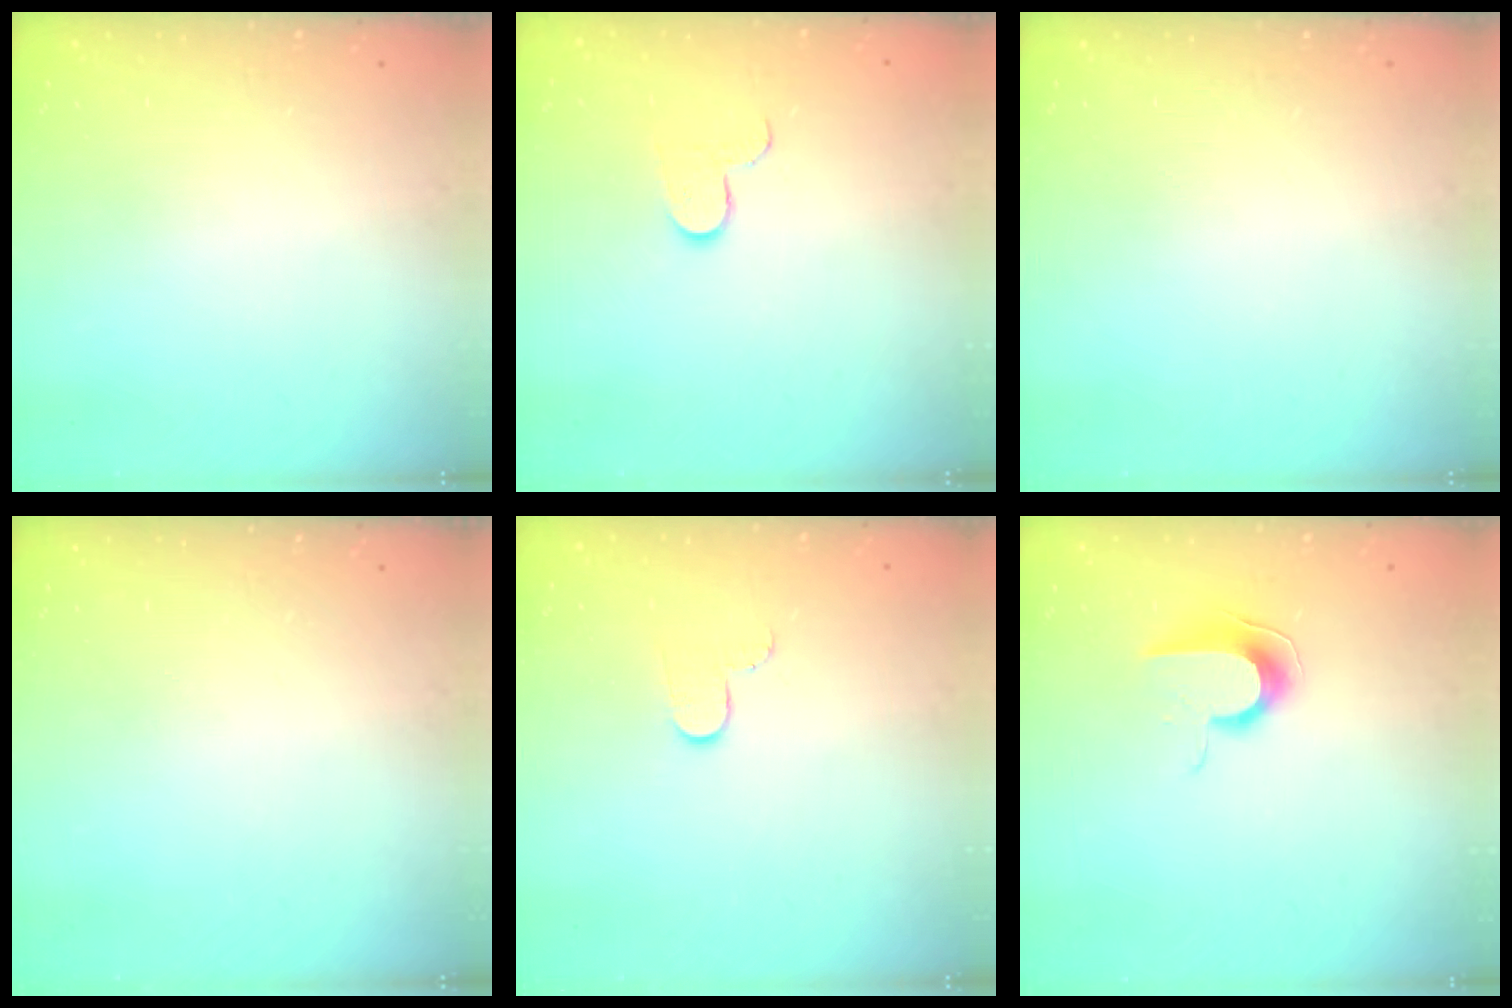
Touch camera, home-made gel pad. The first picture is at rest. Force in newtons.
{"total": 6.3, "press": 6.3, "slide": 0.5}
{"total": 0.0}
{"total": 0.0}
{"total": 4.6, "press": 4.6, "slide": 0.5}
{"total": 8.9, "press": 8.9, "slide": 0.8}